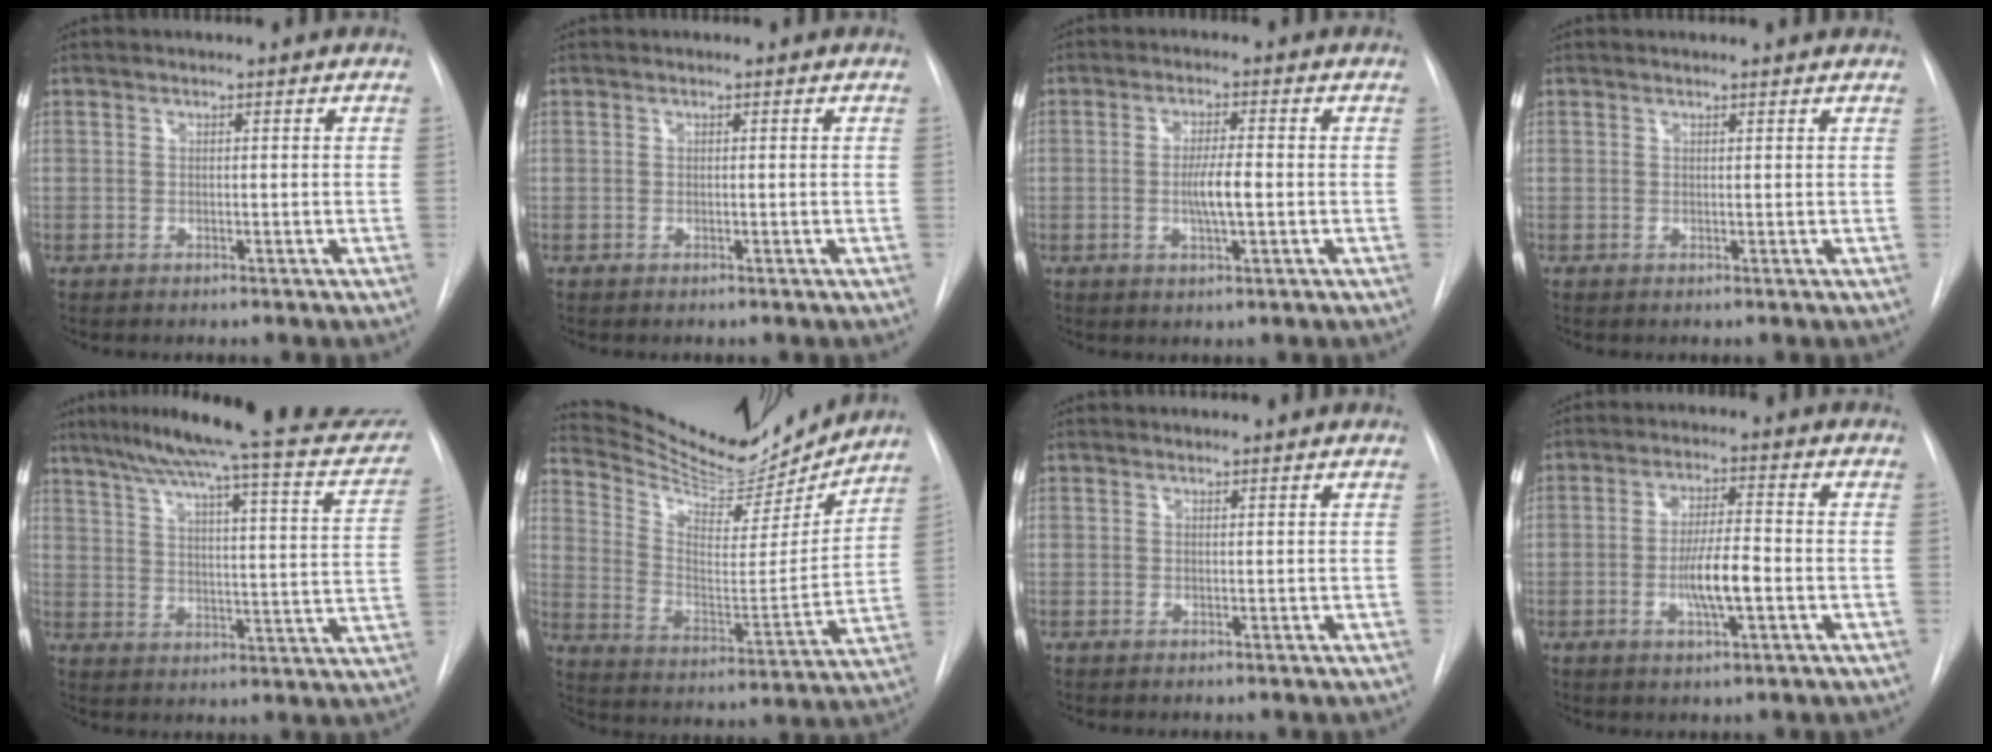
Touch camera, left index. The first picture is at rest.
{"total": 0.0}
{"total": 4.5, "force": [-0.6, 0.6, 4.4], "torque": [-0.082, -0.004, -0.010]}
{"total": 2.9, "force": [2.8, 0.3, 0.7], "torque": [-0.012, 0.013, 0.026]}
{"total": 26.3, "force": [22.7, 2.6, 12.9], "torque": [-0.192, -0.032, 0.282]}
{"total": 19.8, "force": [18.8, 4.1, 4.5], "torque": [-0.080, -0.037, 0.284]}
{"total": 0.6, "force": [0.6, -0.1, 0.0], "torque": [-0.007, 0.004, 0.013]}
{"total": 6.5, "force": [-1.6, 1.0, 6.2], "torque": [-0.118, -0.003, -0.029]}